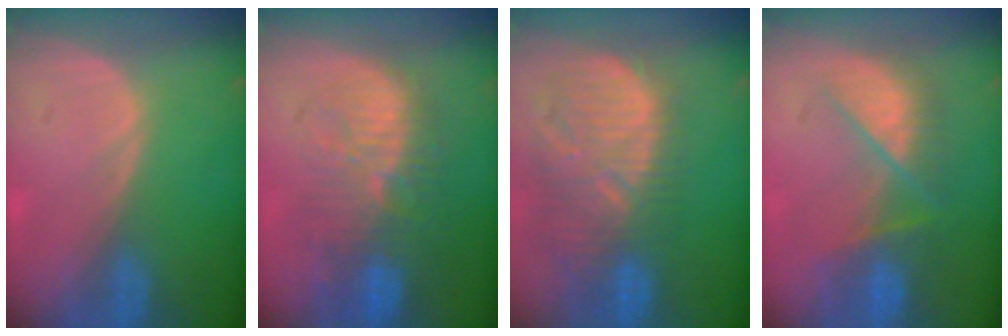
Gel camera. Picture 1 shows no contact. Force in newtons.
{"total": 11.1, "press": 9.9, "slide": 5.0}
{"total": 12.6, "press": 11.2, "slide": 5.8}
{"total": 7.5, "press": 7.3, "slide": 1.9}